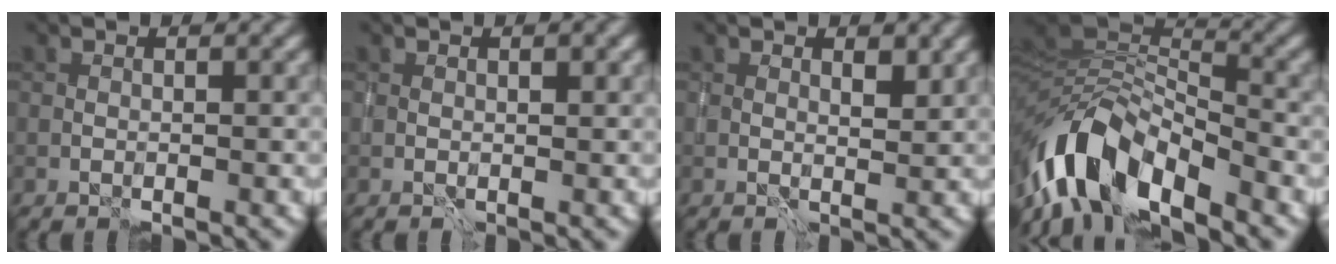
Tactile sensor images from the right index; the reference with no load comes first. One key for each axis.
{"total": 0.7, "fx": 0.3, "fy": 0.4, "fz": 0.5, "tx": -0.005, "ty": -0.003, "tz": 0.005}
{"total": 1.7, "fx": 1.0, "fy": 0.7, "fz": 1.2, "tx": -0.013, "ty": -0.004, "tz": 0.015}
{"total": 9.1, "fx": -5.6, "fy": 4.1, "fz": 5.8, "tx": -0.095, "ty": -0.001, "tz": -0.106}